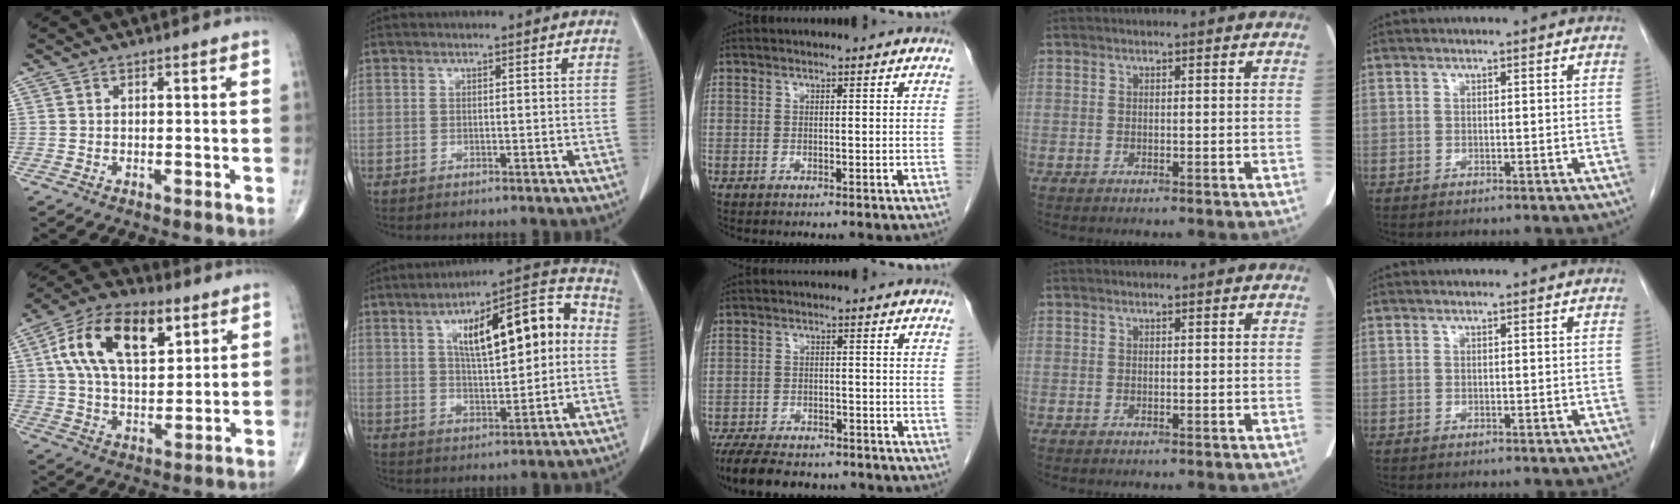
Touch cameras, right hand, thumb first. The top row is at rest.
{"thumb": {"total": 18.2, "force": [6.8, 9.7, 13.8], "torque": [-0.229, -0.002, 0.118]}, "index": {"total": 16.9, "force": [2.9, 5.0, 15.8], "torque": [-0.233, 0.043, 0.046]}, "middle": {"total": 13.1, "force": [-10.9, 4.6, 5.7], "torque": [-0.114, -0.006, -0.157]}}